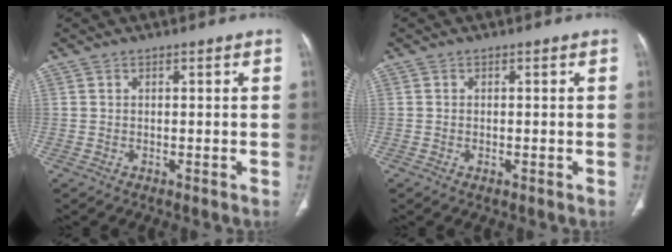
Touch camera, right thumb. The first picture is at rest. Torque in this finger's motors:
{"motor_torque": [-0.42, -0.17, -0.43, 0.08, -0.05]}